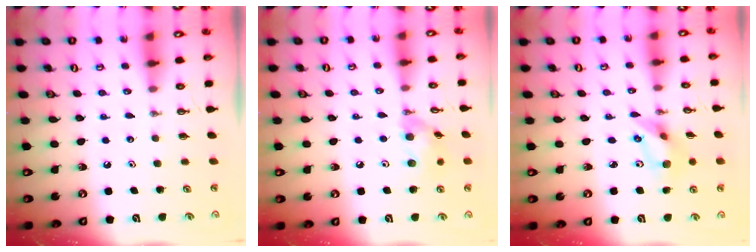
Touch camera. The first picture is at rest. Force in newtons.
{"total": 10.5, "press": 10.2, "slide": 2.3}
{"total": 7.9, "press": 7.4, "slide": 2.8}